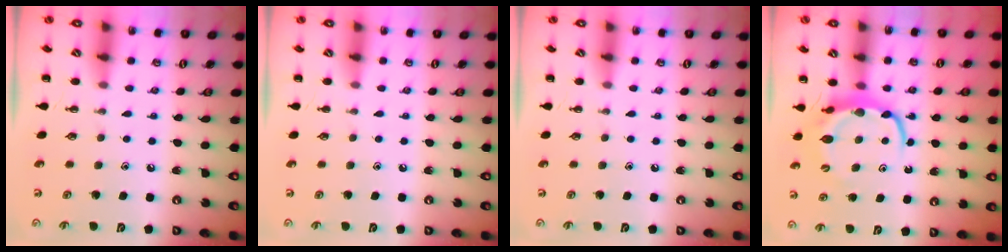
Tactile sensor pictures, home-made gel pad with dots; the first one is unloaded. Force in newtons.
{"total": 0.0}
{"total": 0.0}
{"total": 7.4, "press": 7.3, "slide": 1.0}